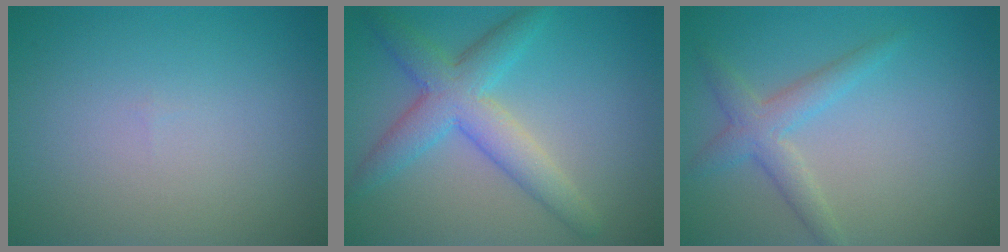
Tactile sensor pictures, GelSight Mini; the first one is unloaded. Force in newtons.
{"total": 5.2, "press": 5.2, "slide": 0.3}
{"total": 2.8, "press": 2.8, "slide": 0.1}